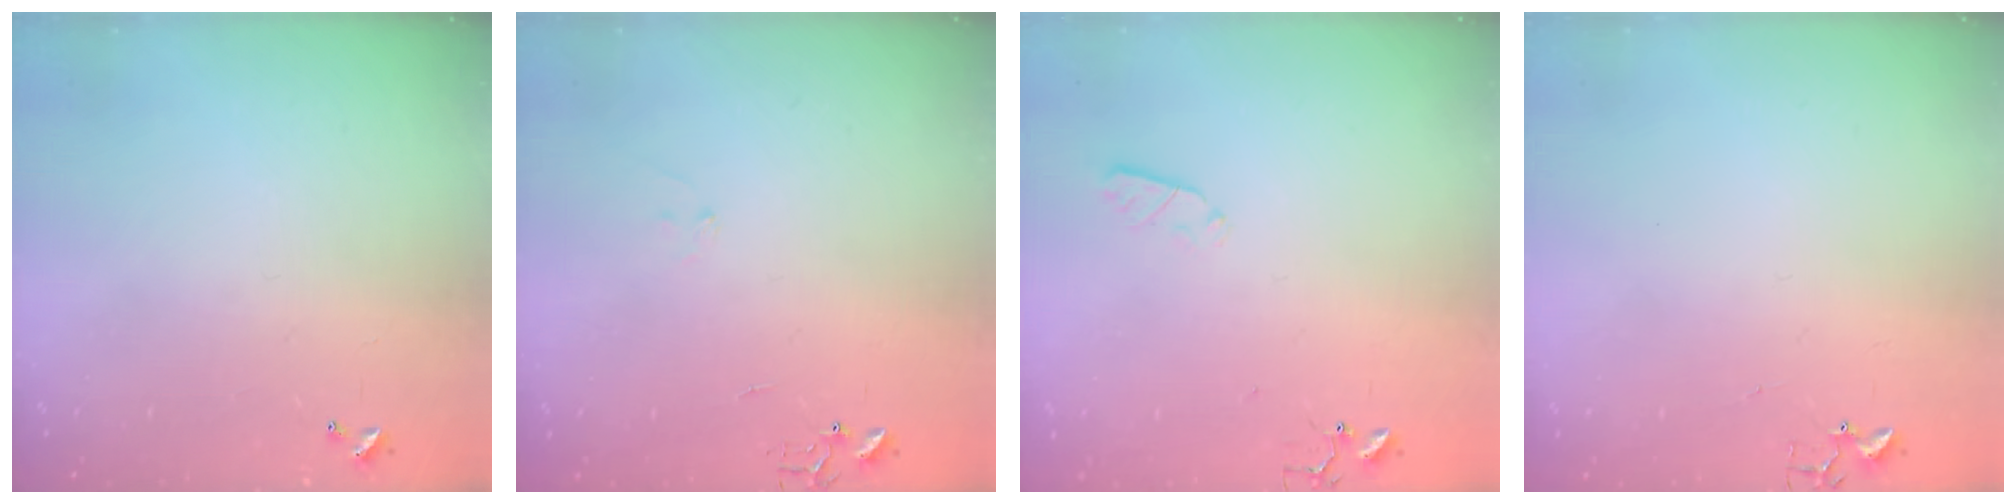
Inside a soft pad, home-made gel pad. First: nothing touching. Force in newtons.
{"total": 7.0, "press": 7.0, "slide": 0.7}
{"total": 2.9, "press": 2.8, "slide": 0.5}
{"total": 1.9, "press": 1.9, "slide": 0.2}